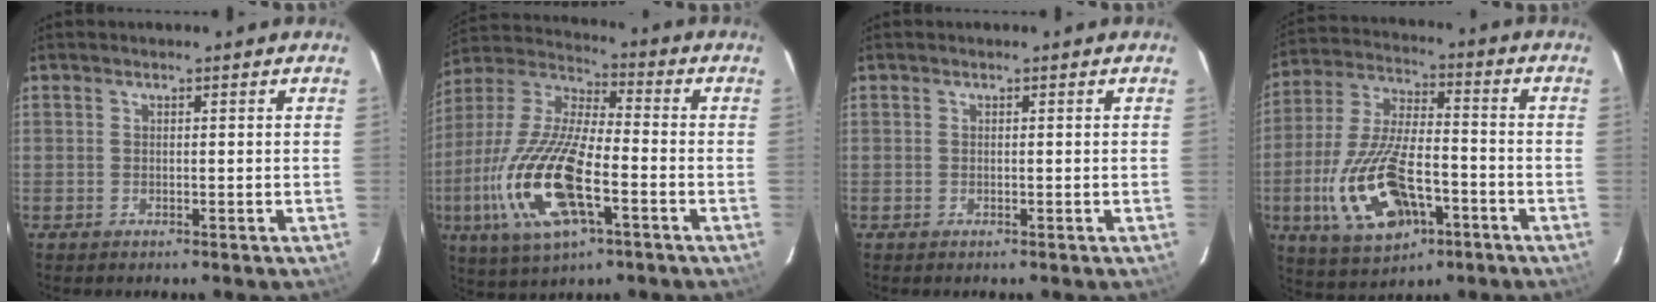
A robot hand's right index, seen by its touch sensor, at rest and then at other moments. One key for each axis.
{"total": 20.6, "fx": -6.8, "fy": 7.3, "fz": 18.0, "tx": -0.385, "ty": -0.024, "tz": -0.133}
{"total": 0.0}
{"total": 18.3, "fx": -6.6, "fy": 8.5, "fz": 14.8, "tx": -0.325, "ty": -0.012, "tz": -0.107}